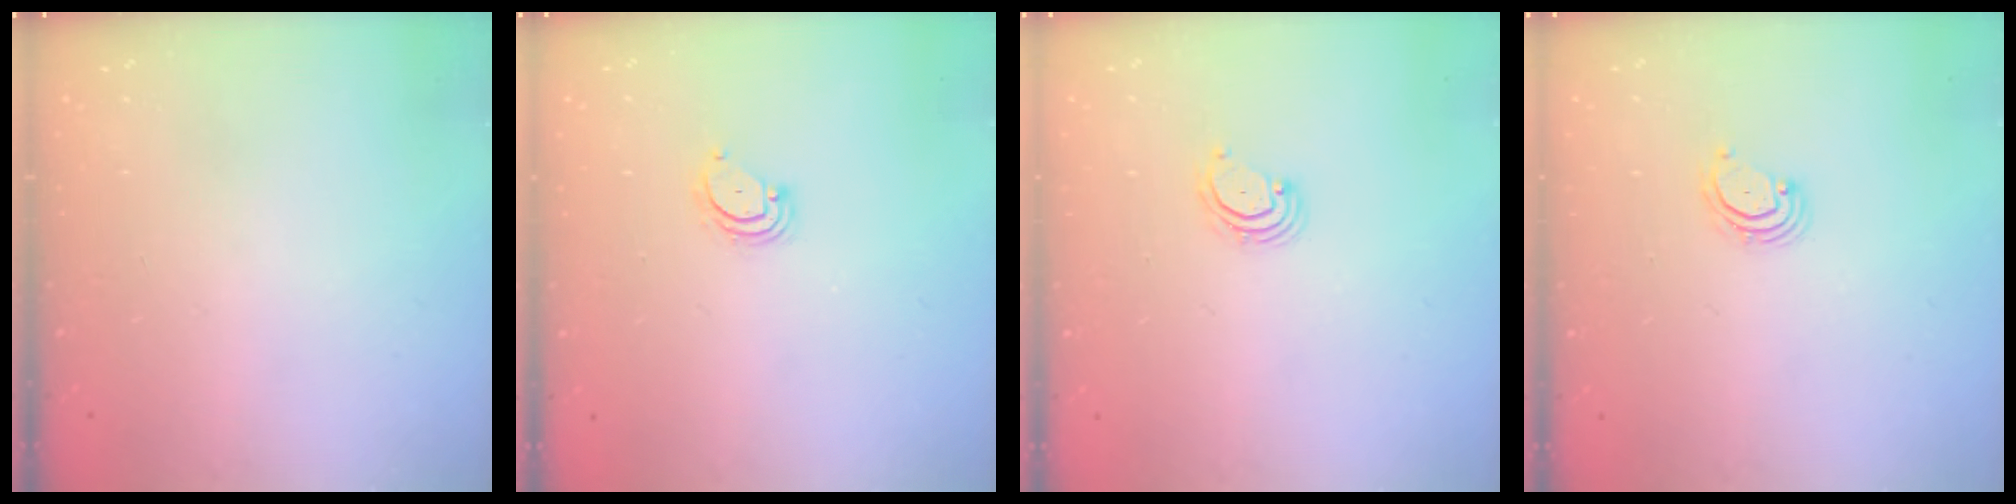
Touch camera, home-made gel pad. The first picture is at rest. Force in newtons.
{"total": 2.3, "press": 2.3, "slide": 0.2}
{"total": 3.1, "press": 3.1, "slide": 0.4}
{"total": 3.1, "press": 3.1, "slide": 0.4}